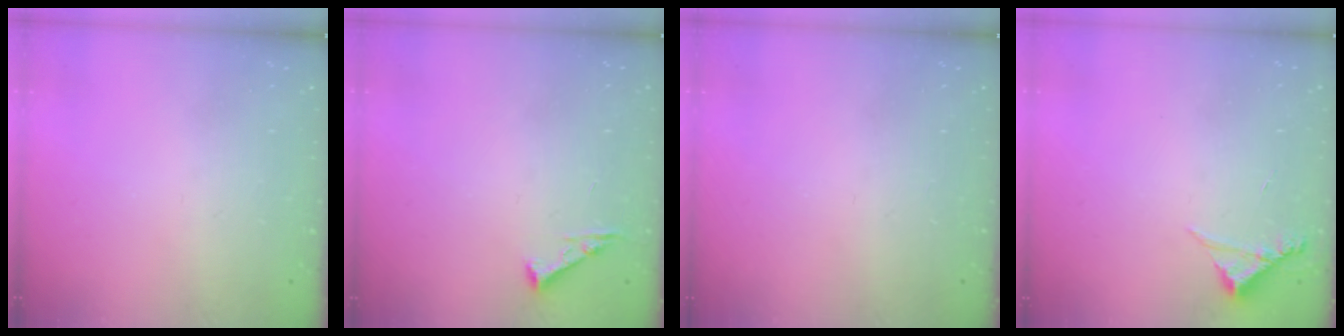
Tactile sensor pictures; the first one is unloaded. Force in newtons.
{"total": 5.3, "press": 5.2, "slide": 0.7}
{"total": 0.0}
{"total": 4.5, "press": 4.5, "slide": 0.3}